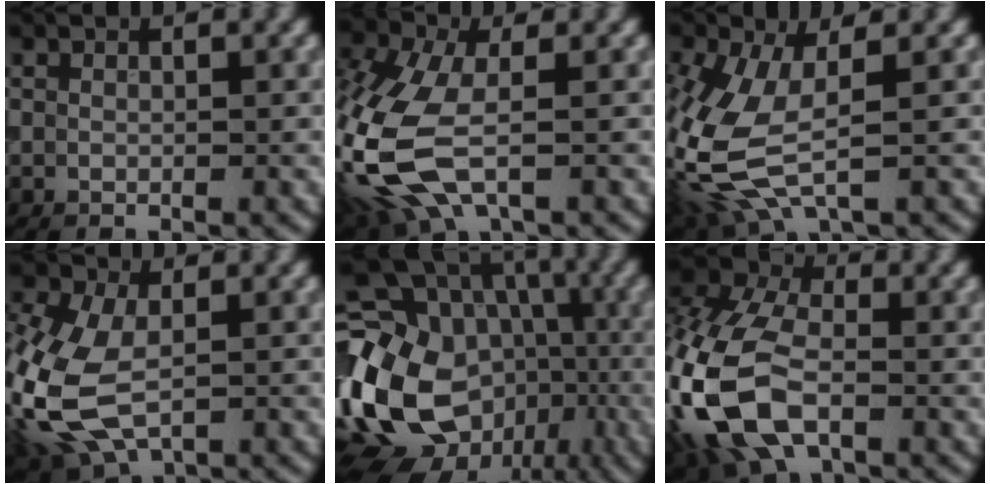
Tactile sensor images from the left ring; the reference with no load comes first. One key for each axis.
{"total": 10.6, "fx": -2.8, "fy": 5.8, "fz": 8.4, "tx": -0.225, "ty": -0.010, "tz": -0.064}
{"total": 8.3, "fx": -1.0, "fy": 3.9, "fz": 7.2, "tx": -0.195, "ty": -0.009, "tz": -0.023}
{"total": 11.3, "fx": -2.2, "fy": 6.7, "fz": 8.7, "tx": -0.228, "ty": -0.012, "tz": -0.045}
{"total": 19.2, "fx": -3.4, "fy": 14.7, "fz": 11.9, "tx": -0.253, "ty": -0.007, "tz": -0.044}
{"total": 12.8, "fx": -3.8, "fy": 8.0, "fz": 9.3, "tx": -0.229, "ty": -0.008, "tz": -0.087}